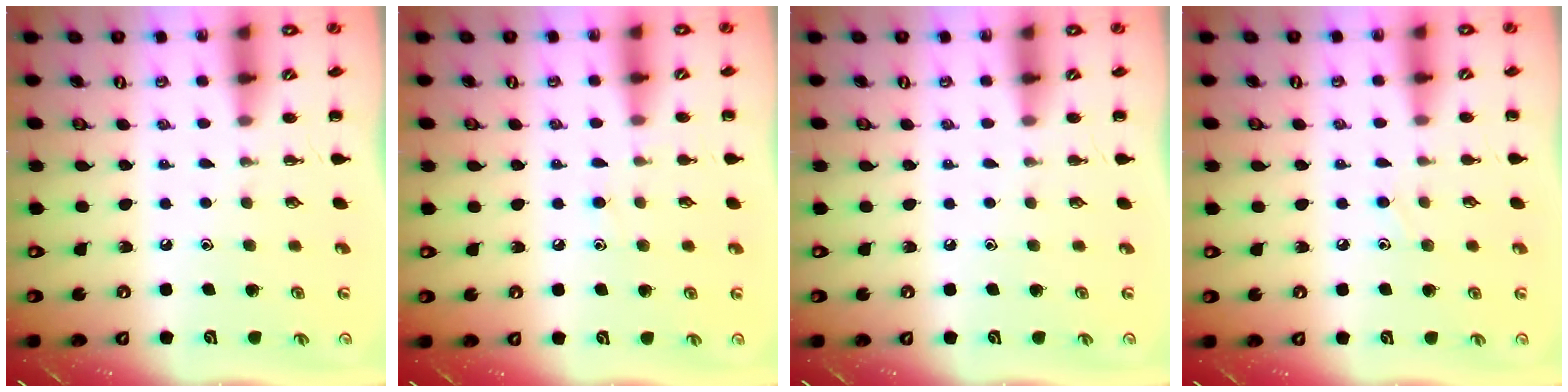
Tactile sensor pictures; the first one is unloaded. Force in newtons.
{"total": 5.4, "press": 4.9, "slide": 2.1}
{"total": 0.0}
{"total": 5.3, "press": 5.0, "slide": 1.9}